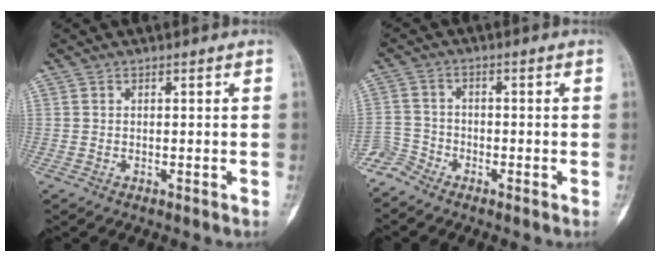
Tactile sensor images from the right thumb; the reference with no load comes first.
{"total": 3.7, "force": [-3.3, 1.6, -0.3], "torque": [0.010, 0.007, -0.078]}